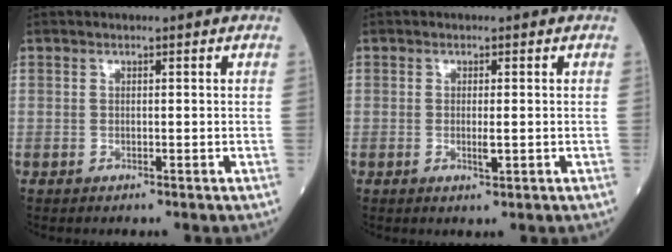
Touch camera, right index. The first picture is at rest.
{"total": 1.8, "force": [-0.3, 0.2, 1.8], "torque": [-0.033, -0.004, -0.004]}